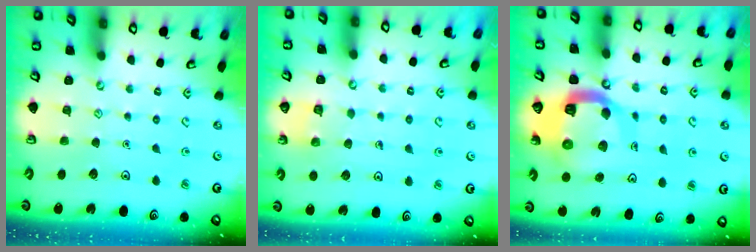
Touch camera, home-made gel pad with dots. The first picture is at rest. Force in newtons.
{"total": 2.8, "press": 2.8, "slide": 0.1}
{"total": 13.6, "press": 13.5, "slide": 1.6}